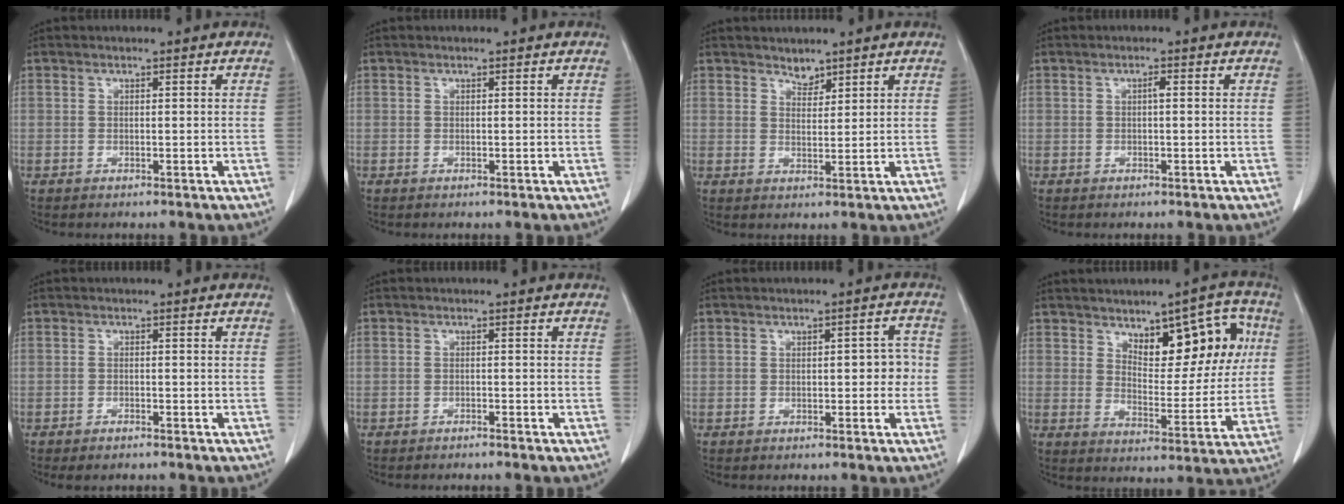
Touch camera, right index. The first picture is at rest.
{"total": 0.0}
{"total": 2.1, "force": [1.8, 0.8, 0.3], "torque": [-0.001, -0.003, 0.032]}
{"total": 0.8, "force": [0.0, 0.1, 0.8], "torque": [-0.013, 0.002, 0.001]}
{"total": 2.0, "force": [-1.7, 0.6, 1.0], "torque": [-0.016, -0.002, -0.021]}
{"total": 1.7, "force": [-1.5, 0.0, 0.7], "torque": [-0.012, 0.000, -0.018]}
{"total": 3.1, "force": [-0.2, 1.5, 2.7], "torque": [-0.025, 0.015, -0.002]}
{"total": 11.7, "force": [4.8, 5.0, 9.4], "torque": [-0.117, 0.018, 0.076]}